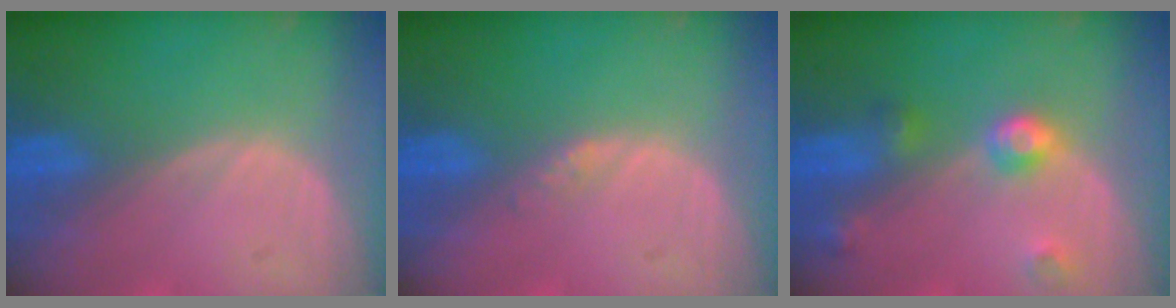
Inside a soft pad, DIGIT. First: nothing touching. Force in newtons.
{"total": 1.1, "press": 1.1, "slide": 0.1}
{"total": 4.6, "press": 4.1, "slide": 2.1}